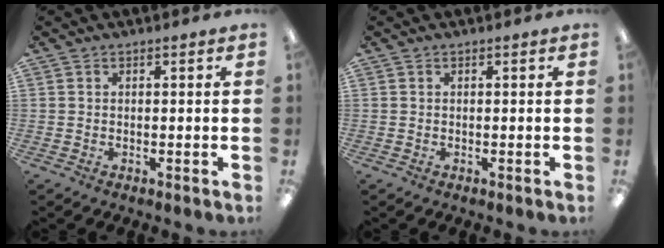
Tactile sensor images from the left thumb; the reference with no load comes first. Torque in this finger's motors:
{"motor_torque": [-0.19, -0.13, 0.19, 0.00, 0.00]}